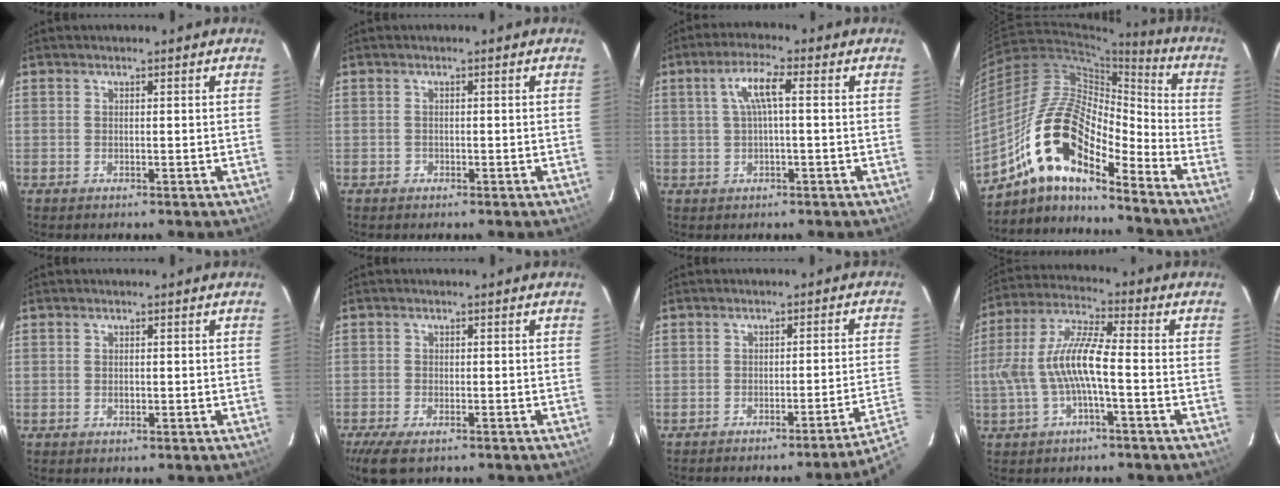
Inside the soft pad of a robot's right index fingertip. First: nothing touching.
{"total": 0.7, "force": [-0.5, 0.5, 0.0], "torque": [0.001, 0.004, -0.008]}
{"total": 5.1, "force": [0.6, 0.7, 5.0], "torque": [-0.096, 0.010, 0.014]}
{"total": 18.2, "force": [-11.6, 5.8, 12.7], "torque": [-0.230, 0.001, -0.232]}
{"total": 0.8, "force": [-0.2, 0.5, 0.5], "torque": [-0.008, 0.002, -0.002]}
{"total": 5.9, "force": [-4.2, 2.1, 3.6], "torque": [-0.086, -0.021, -0.078]}
{"total": 6.4, "force": [-4.6, -3.5, 2.8], "torque": [-0.046, -0.014, -0.058]}
{"total": 10.3, "force": [-2.0, 2.1, 9.9], "torque": [-0.210, 0.011, -0.035]}